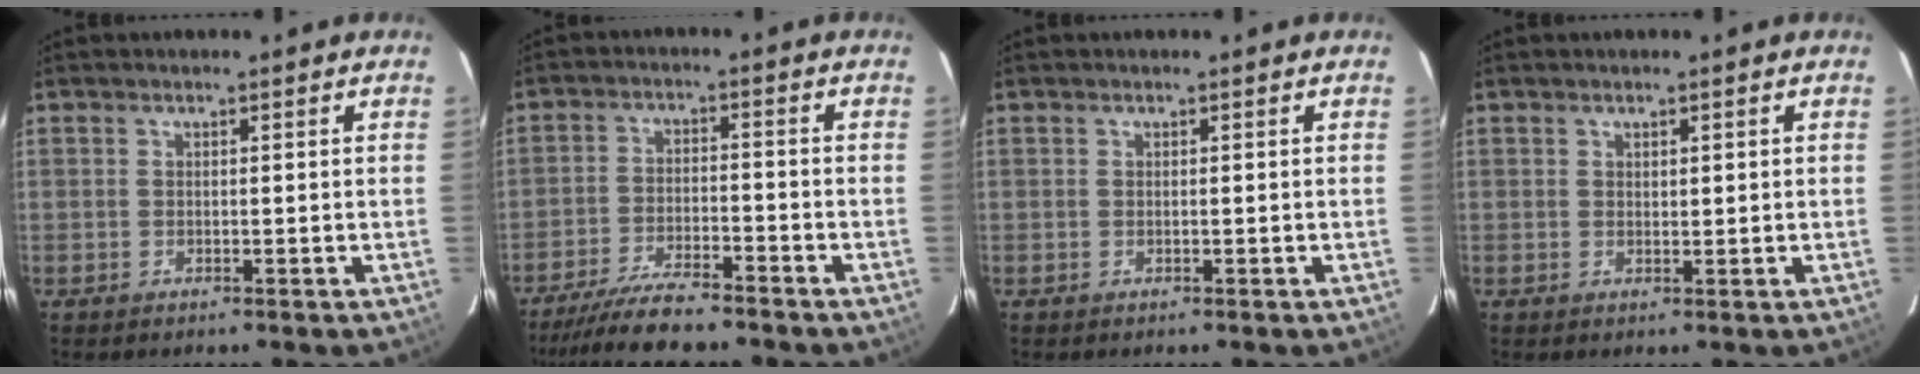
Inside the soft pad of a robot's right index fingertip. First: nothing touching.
{"total": 9.0, "force": [-8.0, 0.8, 3.9], "torque": [-0.066, -0.022, -0.137]}
{"total": 0.0}
{"total": 0.9, "force": [0.4, 0.3, 0.7], "torque": [-0.012, 0.000, 0.009]}